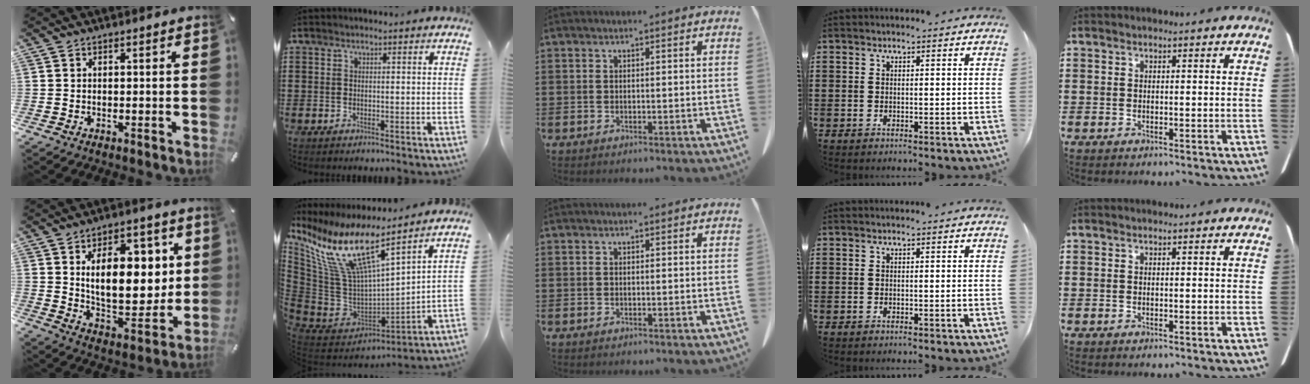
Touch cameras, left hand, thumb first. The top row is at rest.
{"thumb": {"total": 17.3, "force": [5.5, 9.9, 13.1], "torque": [-0.188, -0.018, 0.093]}, "index": {"total": 14.0, "force": [7.8, 3.8, 10.9], "torque": [-0.264, -0.061, 0.126]}}